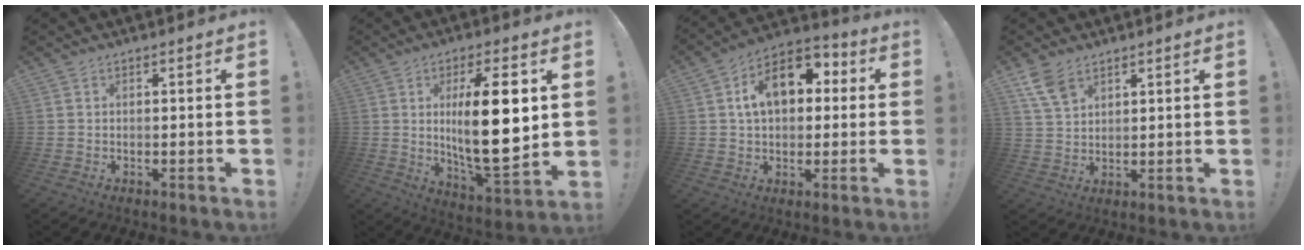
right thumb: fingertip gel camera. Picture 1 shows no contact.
{"total": 19.4, "force": [3.2, 5.9, 18.2], "torque": [-0.292, -0.023, 0.043]}
{"total": 14.8, "force": [4.1, 9.7, 10.5], "torque": [-0.162, 0.002, 0.075]}
{"total": 7.4, "force": [4.8, 4.0, 4.0], "torque": [-0.064, -0.020, 0.092]}